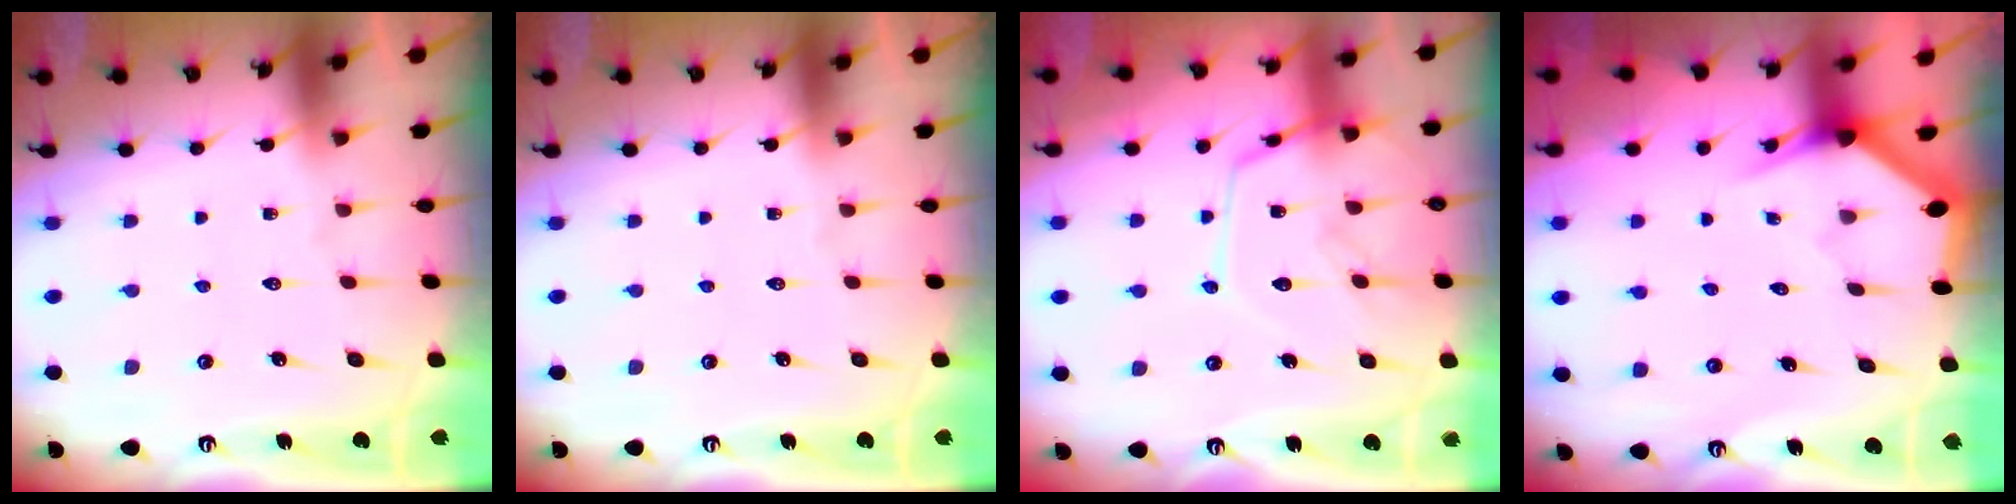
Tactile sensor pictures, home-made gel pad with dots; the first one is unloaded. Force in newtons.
{"total": 0.0}
{"total": 13.0, "press": 13.0, "slide": 1.2}
{"total": 3.1, "press": 3.1, "slide": 0.2}